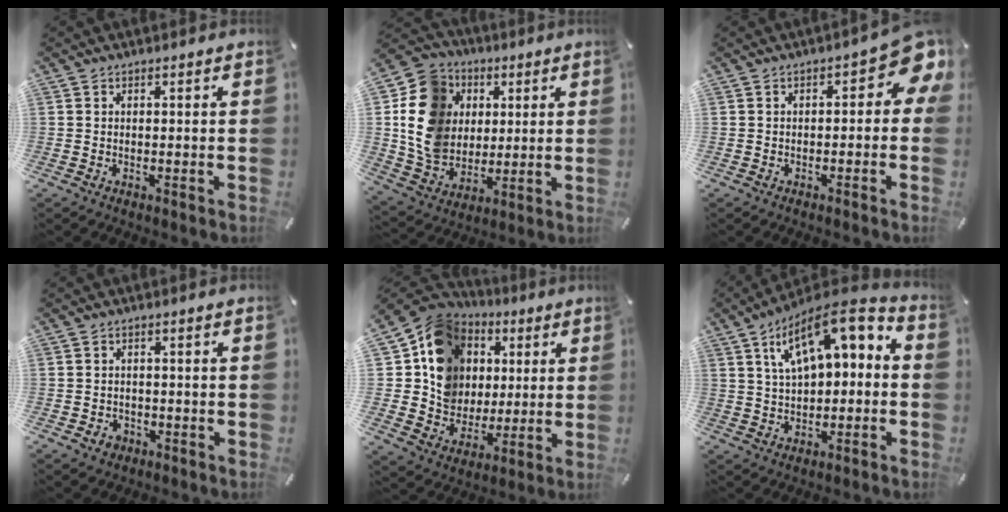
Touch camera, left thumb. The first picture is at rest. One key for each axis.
{"total": 14.9, "fx": 2.1, "fy": 13.6, "fz": 5.7, "tx": -0.111, "ty": 0.002, "tz": 0.043}
{"total": 7.5, "fx": 1.8, "fy": 3.6, "fz": 6.4, "tx": -0.075, "ty": -0.019, "tz": 0.025}
{"total": 2.5, "fx": -1.2, "fy": 2.2, "fz": 0.6, "tx": -0.013, "ty": 0.006, "tz": -0.025}
{"total": 16.6, "fx": 3.7, "fy": 15.0, "fz": 6.1, "tx": -0.120, "ty": -0.019, "tz": 0.081}
{"total": 13.2, "fx": 6.1, "fy": 7.0, "fz": 9.4, "tx": -0.153, "ty": -0.029, "tz": 0.109}